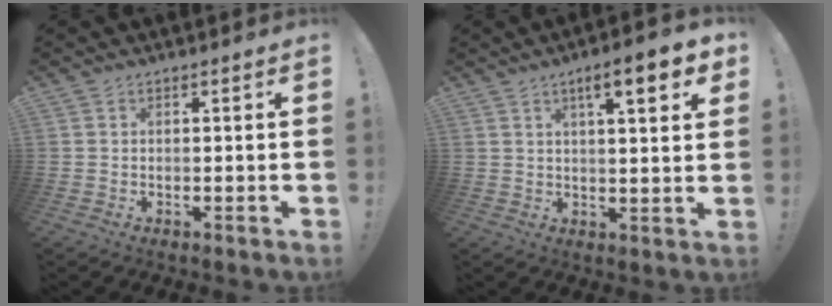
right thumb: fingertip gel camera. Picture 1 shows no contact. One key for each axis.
{"total": 9.6, "fx": 4.6, "fy": 1.8, "fz": 8.3, "tx": -0.104, "ty": -0.021, "tz": 0.066}